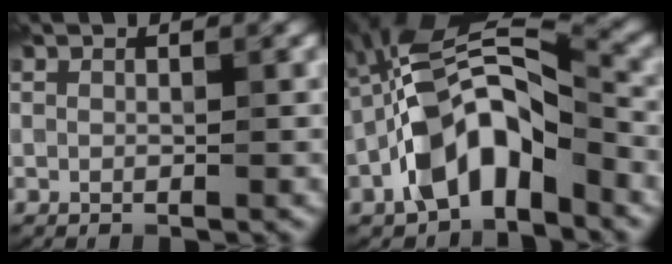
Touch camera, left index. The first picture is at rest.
{"total": 9.9, "force": [-4.0, 4.7, 7.7], "torque": [-0.145, 0.021, -0.082]}